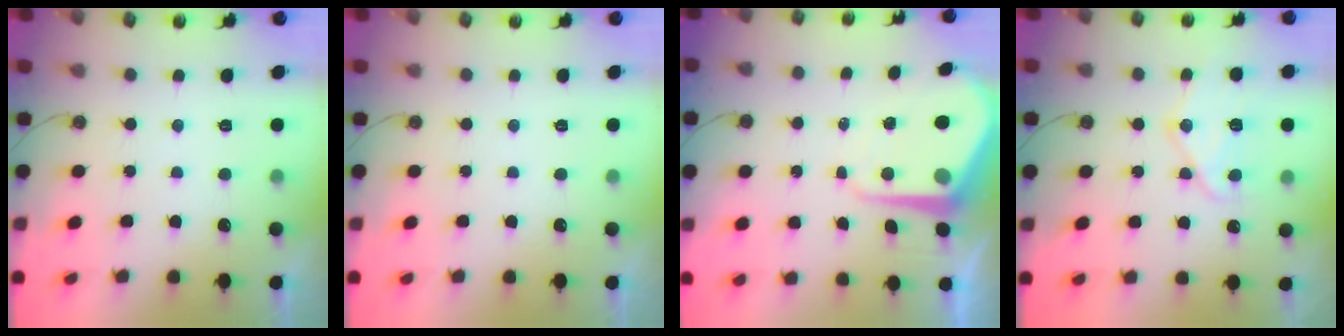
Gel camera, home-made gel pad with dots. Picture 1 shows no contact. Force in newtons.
{"total": 0.0}
{"total": 8.4, "press": 8.4, "slide": 0.7}
{"total": 13.6, "press": 13.5, "slide": 1.5}